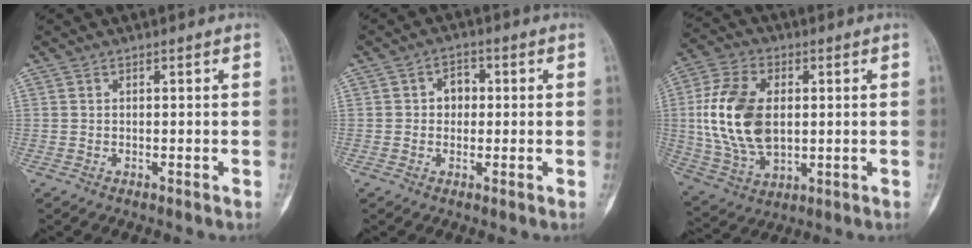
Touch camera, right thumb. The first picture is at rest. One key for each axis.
{"total": 3.8, "fx": 0.2, "fy": 3.1, "fz": 2.2, "tx": -0.009, "ty": 0.011, "tz": -0.003}
{"total": 17.0, "fx": 1.2, "fy": 10.8, "fz": 13.2, "tx": -0.251, "ty": -0.003, "tz": 0.031}